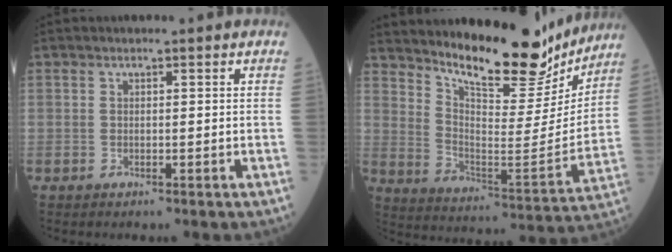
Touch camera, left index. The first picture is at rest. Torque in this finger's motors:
{"motor_torque": [0.60, -0.37, 0.66, 0.14]}